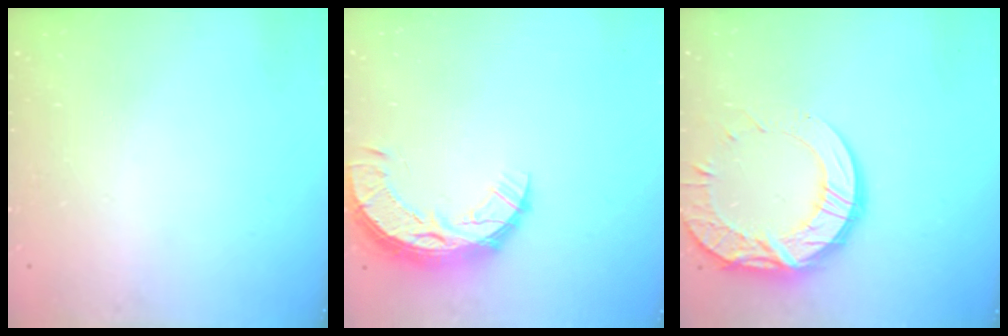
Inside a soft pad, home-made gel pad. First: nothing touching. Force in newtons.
{"total": 11.8, "press": 11.8, "slide": 1.0}
{"total": 15.6, "press": 15.6, "slide": 1.1}